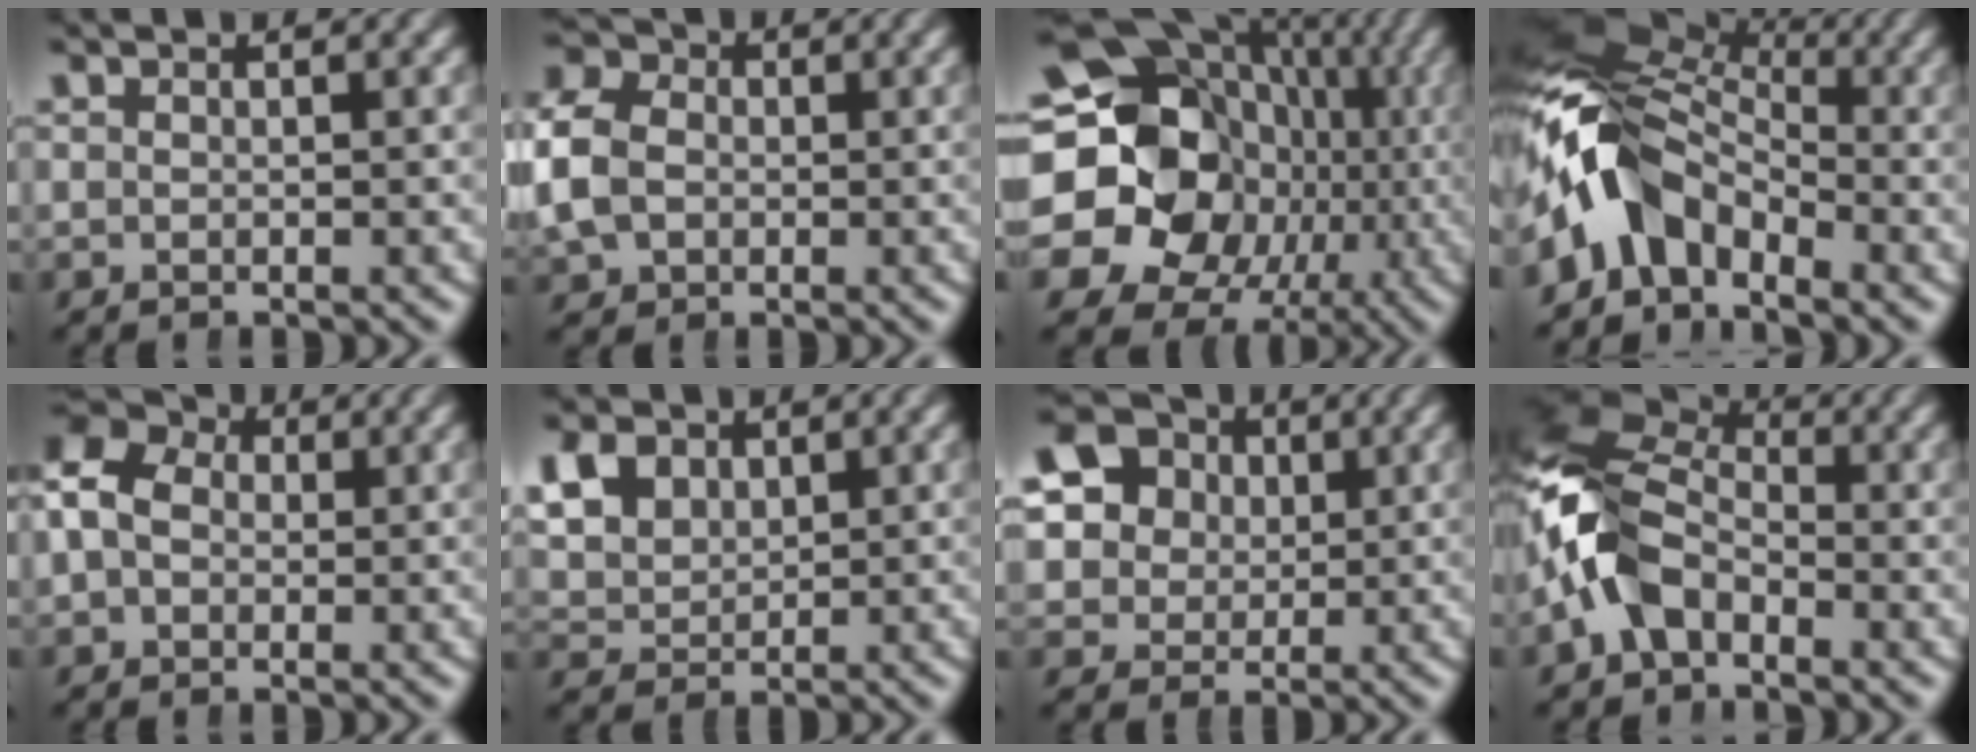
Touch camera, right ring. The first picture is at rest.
{"total": 6.8, "force": [0.7, 6.1, 3.0], "torque": [-0.077, 0.002, 0.007]}
{"total": 22.6, "force": [-0.2, 18.4, 13.0], "torque": [-0.246, -0.058, 0.002]}
{"total": 12.2, "force": [1.5, 8.9, 8.2], "torque": [-0.168, 0.000, 0.013]}
{"total": 10.6, "force": [2.6, 8.9, 5.0], "torque": [-0.102, 0.032, 0.012]}
{"total": 6.4, "force": [2.0, 5.4, 2.8], "torque": [-0.070, 0.000, 0.036]}
{"total": 13.8, "force": [3.8, 12.0, 5.6], "torque": [-0.148, -0.010, 0.052]}
{"total": 8.7, "force": [1.0, 6.1, 6.2], "torque": [-0.153, -0.006, 0.018]}